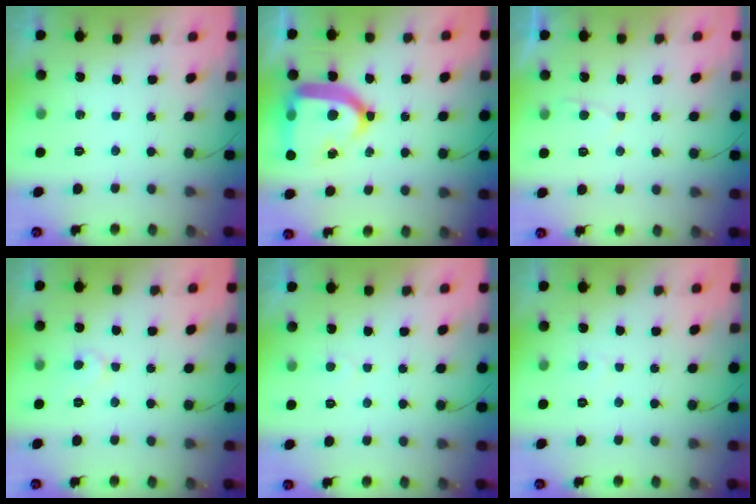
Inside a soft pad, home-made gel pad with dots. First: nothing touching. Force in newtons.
{"total": 20.5, "press": 20.4, "slide": 1.8}
{"total": 2.5, "press": 2.5, "slide": 0.4}
{"total": 5.5, "press": 5.5, "slide": 0.4}
{"total": 2.6, "press": 2.6, "slide": 0.4}
{"total": 2.0, "press": 2.0, "slide": 0.2}